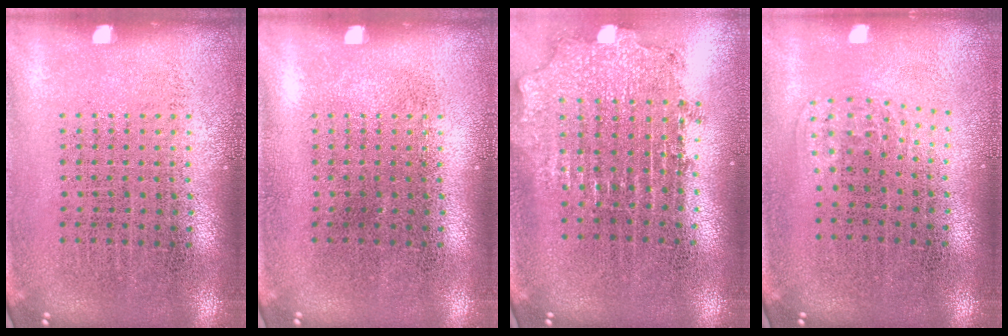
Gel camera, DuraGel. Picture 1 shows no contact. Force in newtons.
{"total": 0.0}
{"total": 2.0, "press": 1.6, "slide": 1.3}
{"total": 1.0, "press": 0.7, "slide": 0.7}